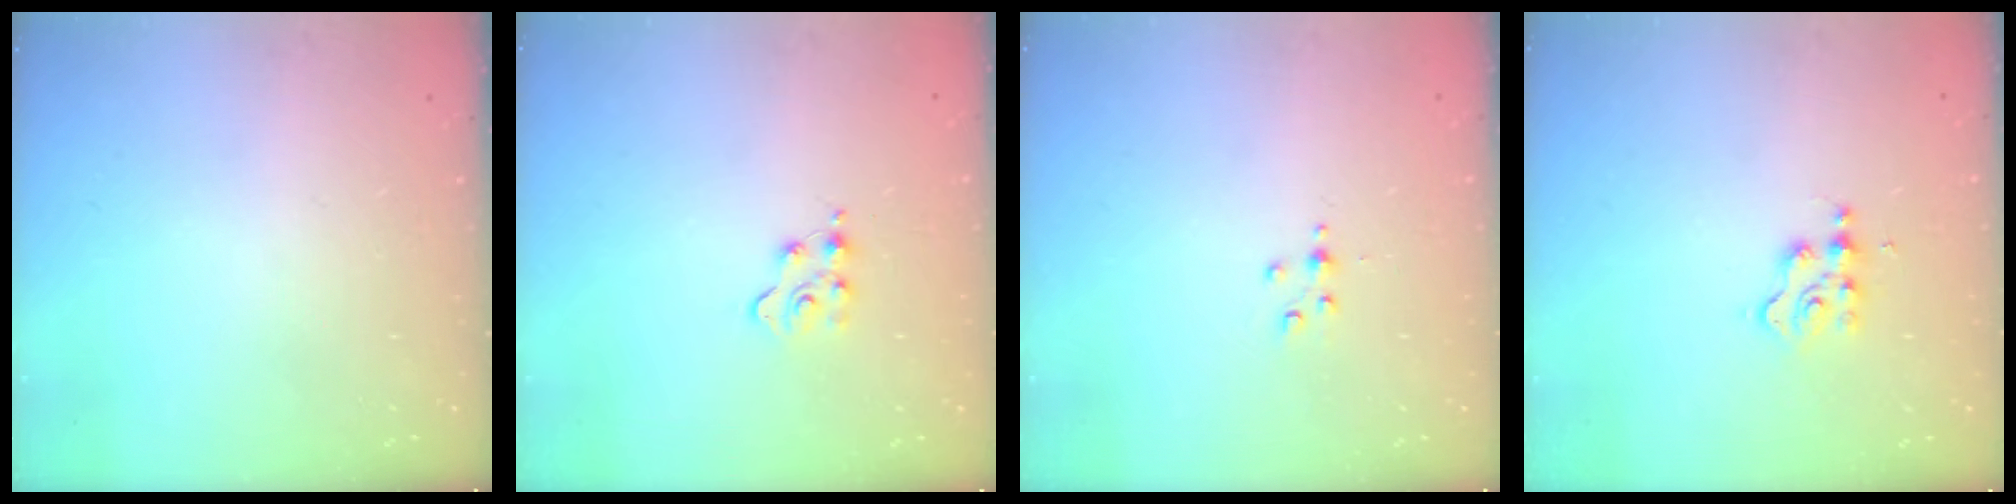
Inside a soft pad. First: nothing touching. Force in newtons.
{"total": 3.9, "press": 3.9, "slide": 0.5}
{"total": 2.7, "press": 2.7, "slide": 0.4}
{"total": 2.7, "press": 2.6, "slide": 0.4}